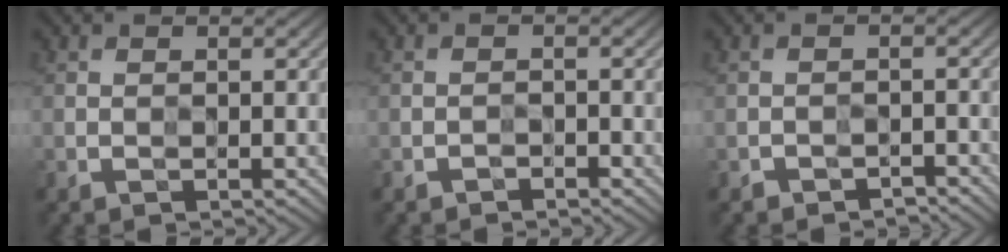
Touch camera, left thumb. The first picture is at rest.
{"total": 0.8, "force": [-0.7, 0.2, 0.0], "torque": [0.003, 0.000, -0.017]}
{"total": 2.1, "force": [-1.9, 0.8, 0.4], "torque": [-0.001, 0.002, -0.028]}